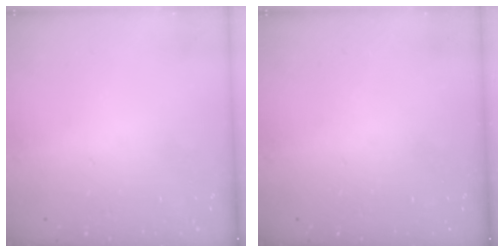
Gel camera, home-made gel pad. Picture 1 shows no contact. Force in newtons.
{"total": 0.0}